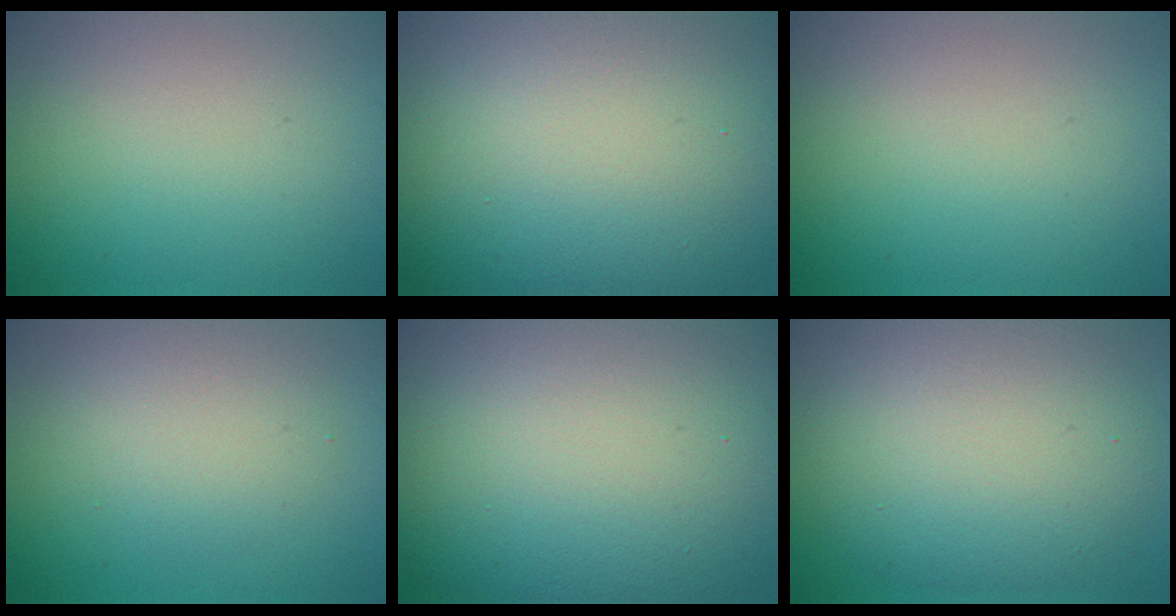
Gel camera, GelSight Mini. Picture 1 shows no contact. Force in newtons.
{"total": 22.8, "press": 22.7, "slide": 1.1}
{"total": 0.0}
{"total": 3.2, "press": 3.2, "slide": 0.1}
{"total": 19.6, "press": 19.6, "slide": 0.7}
{"total": 9.5, "press": 9.5, "slide": 0.4}